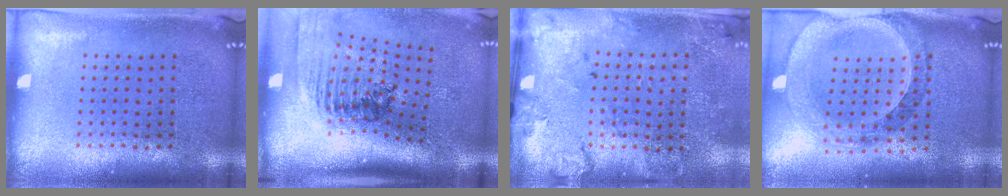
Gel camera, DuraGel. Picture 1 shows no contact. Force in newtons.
{"total": 2.3, "press": 1.6, "slide": 1.6}
{"total": 2.0, "press": 1.5, "slide": 1.2}
{"total": 1.4, "press": 1.4, "slide": 0.3}